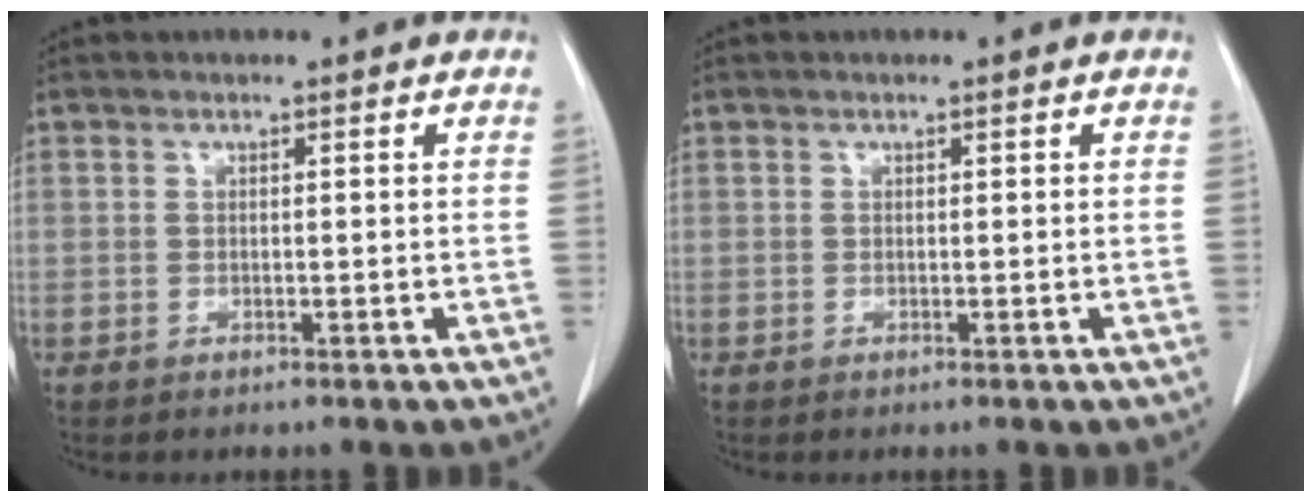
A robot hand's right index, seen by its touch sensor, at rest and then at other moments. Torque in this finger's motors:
{"motor_torque": [-0.17, 0.12, 0.09, 0.01]}